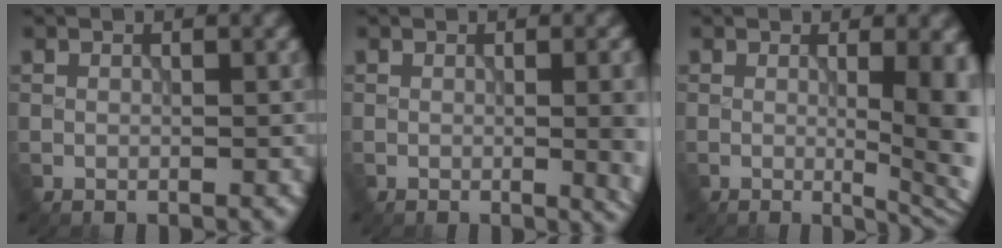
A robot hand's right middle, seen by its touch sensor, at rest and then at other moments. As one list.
[{"total": 4.2, "force": [-0.2, 1.1, 4.0], "torque": [-0.041, -0.008, -0.001]}, {"total": 7.2, "force": [0.3, 2.2, 6.9], "torque": [-0.067, -0.010, 0.008]}]